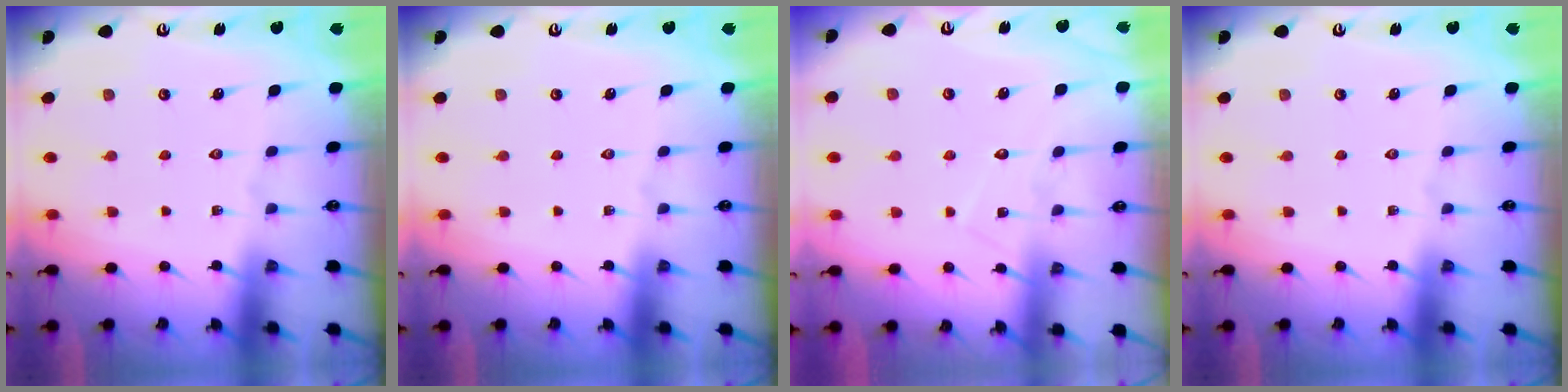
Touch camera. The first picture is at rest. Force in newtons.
{"total": 0.0}
{"total": 5.6, "press": 5.6, "slide": 0.7}
{"total": 0.0}